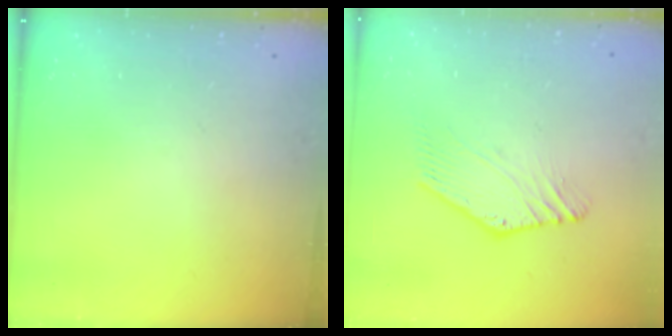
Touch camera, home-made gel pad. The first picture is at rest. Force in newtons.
{"total": 0.8, "press": 0.7, "slide": 0.4}